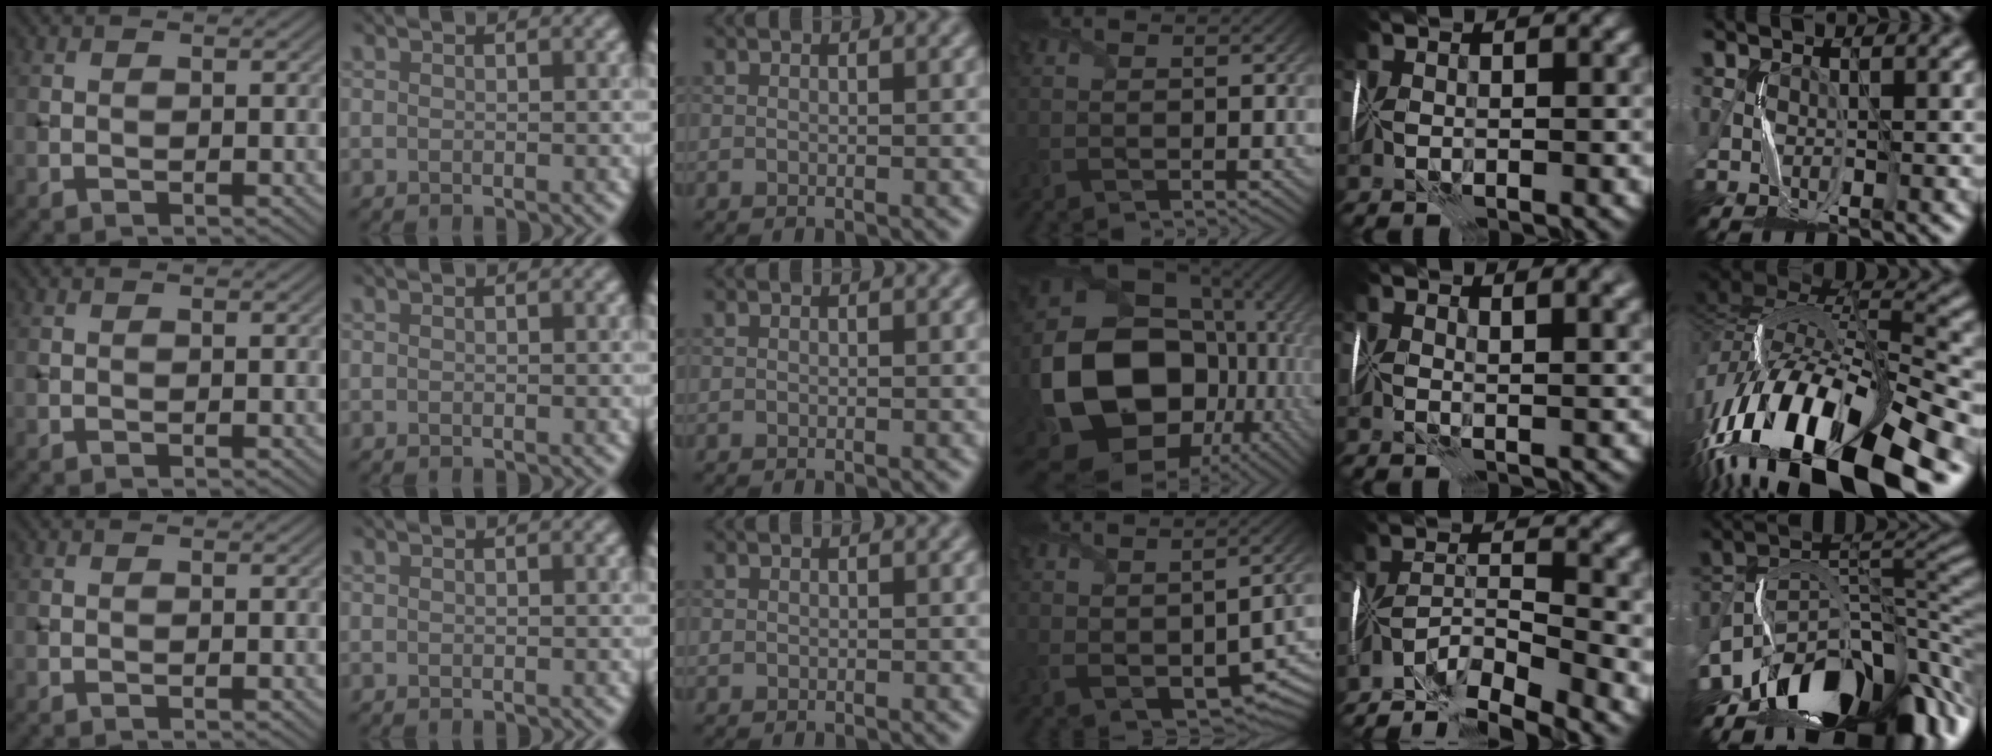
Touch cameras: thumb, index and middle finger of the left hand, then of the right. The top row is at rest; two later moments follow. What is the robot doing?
{"motion": "fold", "object": "wrapping paper"}